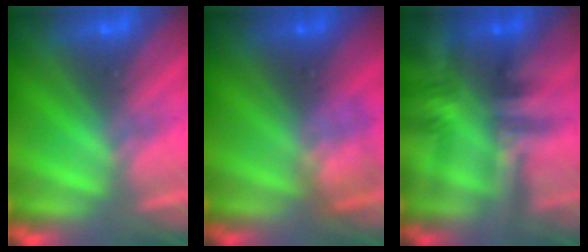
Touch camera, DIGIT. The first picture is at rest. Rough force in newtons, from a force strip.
{"total": 2.3}
{"total": 2.4}